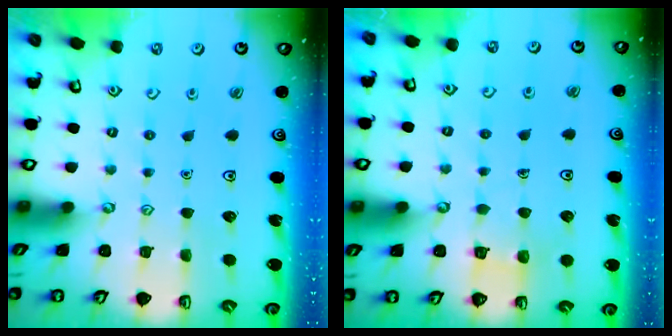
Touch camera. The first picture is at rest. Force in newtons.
{"total": 3.5, "press": 3.4, "slide": 0.3}